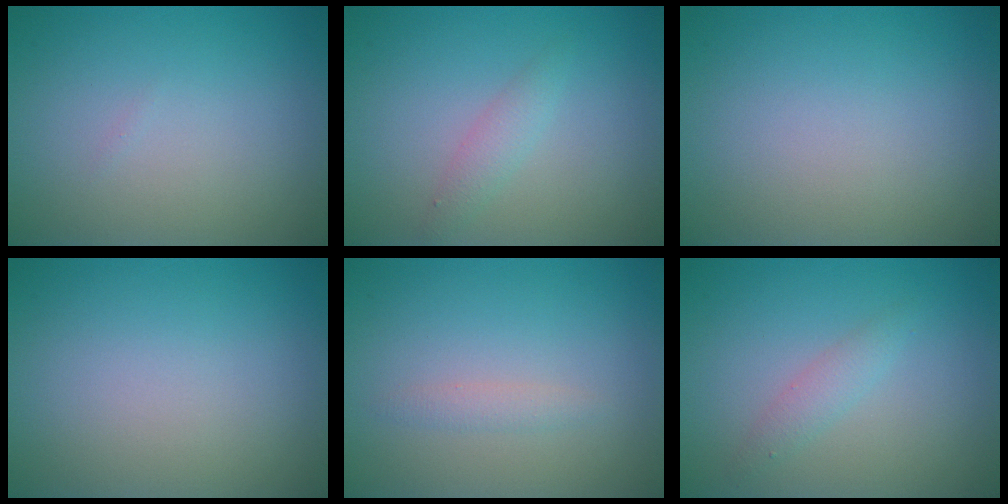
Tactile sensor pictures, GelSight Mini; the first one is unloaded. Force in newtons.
{"total": 1.5, "press": 1.5, "slide": 0.0}
{"total": 0.0}
{"total": 0.0}
{"total": 1.0, "press": 1.0, "slide": 0.0}
{"total": 1.5, "press": 1.5, "slide": 0.0}